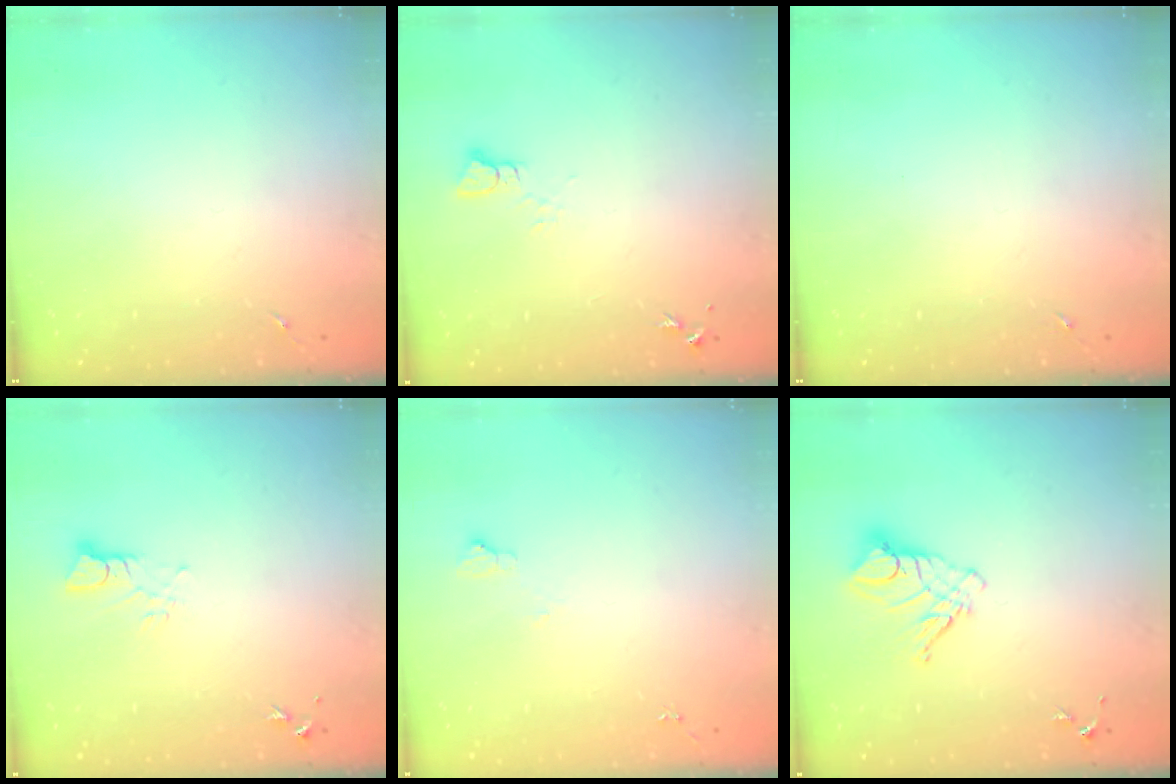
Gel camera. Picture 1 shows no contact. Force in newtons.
{"total": 2.2, "press": 2.2, "slide": 0.2}
{"total": 0.0}
{"total": 3.2, "press": 3.2, "slide": 0.2}
{"total": 4.9, "press": 4.8, "slide": 0.7}
{"total": 10.7, "press": 10.6, "slide": 1.1}